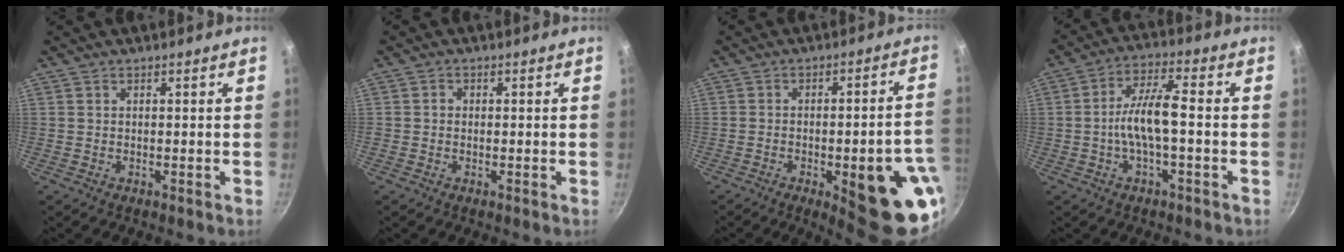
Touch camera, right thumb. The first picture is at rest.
{"total": 1.1, "force": [-0.2, 1.0, 0.3], "torque": [-0.003, 0.004, -0.005]}
{"total": 19.8, "force": [-7.0, 5.9, 17.6], "torque": [-0.167, 0.024, -0.083]}
{"total": 8.4, "force": [-1.4, 2.4, 7.9], "torque": [-0.152, 0.030, -0.034]}